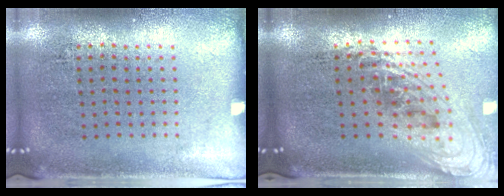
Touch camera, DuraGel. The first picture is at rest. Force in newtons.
{"total": 2.3, "press": 1.7, "slide": 1.6}